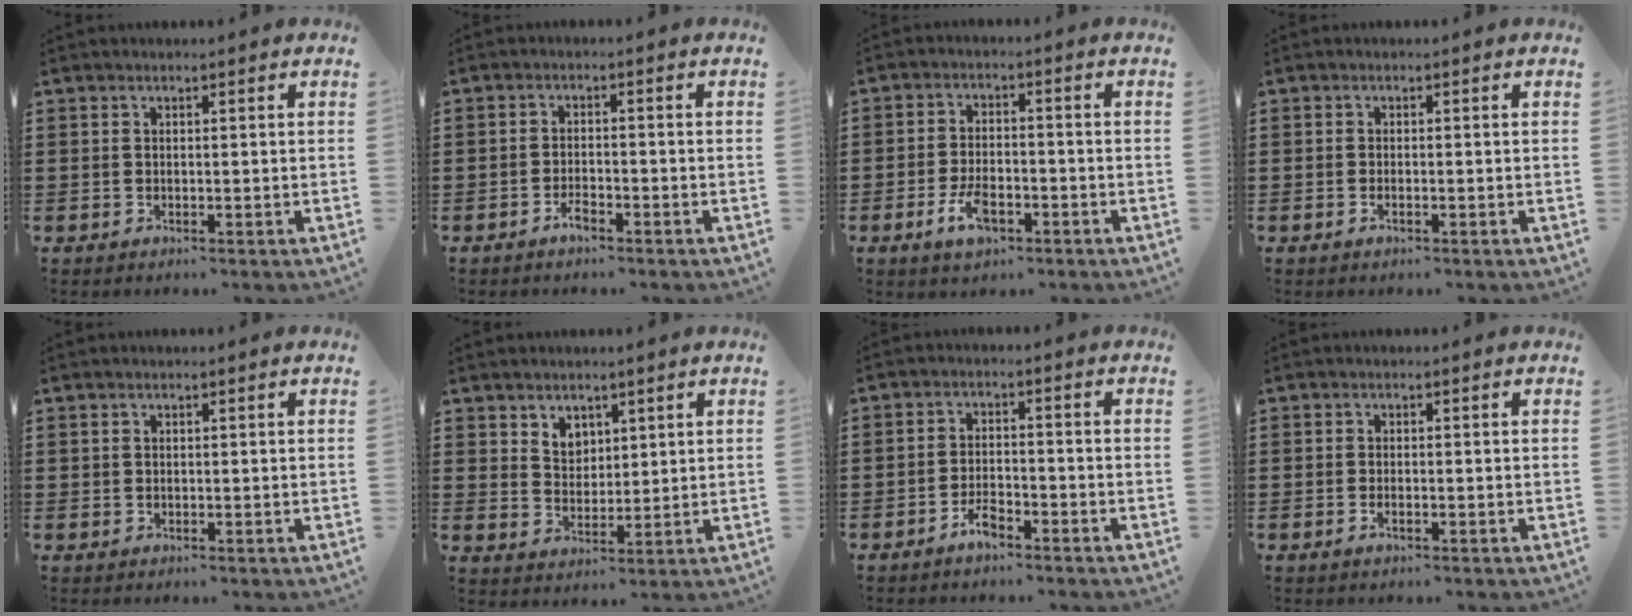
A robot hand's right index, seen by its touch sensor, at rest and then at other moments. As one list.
[{"total": 2.3, "force": [-1.6, 0.9, 1.4], "torque": [-0.033, -0.001, -0.033]}, {"total": 4.6, "force": [-1.9, 2.3, 3.5], "torque": [-0.079, -0.003, -0.039]}, {"total": 0.6, "force": [-0.3, 0.2, 0.5], "torque": [-0.012, -0.004, -0.005]}, {"total": 0.5, "force": [0.2, 0.5, 0.1], "torque": [-0.002, 0.003, 0.004]}, {"total": 3.8, "force": [2.8, 2.6, 0.4], "torque": [-0.019, 0.005, 0.053]}, {"total": 3.5, "force": [-2.6, 1.2, 1.9], "torque": [-0.042, 0.006, -0.053]}, {"total": 0.8, "force": [-0.4, 0.3, 0.6], "torque": [-0.014, -0.004, -0.007]}]